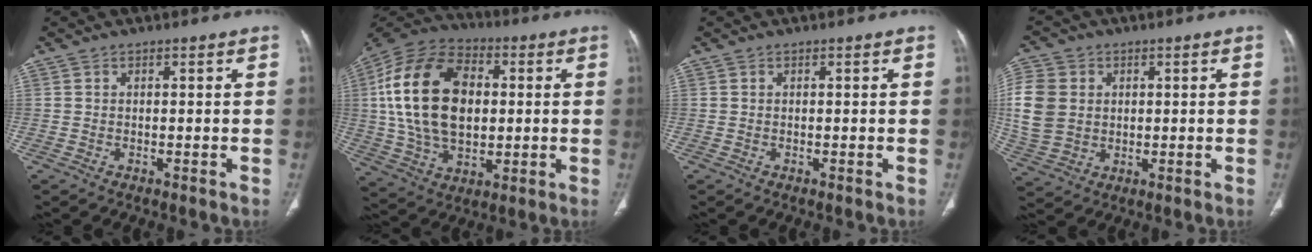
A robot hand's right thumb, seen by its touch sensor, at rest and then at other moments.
{"total": 23.6, "force": [2.6, 15.2, 17.9], "torque": [-0.326, 0.008, 0.048]}
{"total": 0.0}
{"total": 12.7, "force": [1.5, 10.4, 7.2], "torque": [-0.162, 0.001, 0.037]}